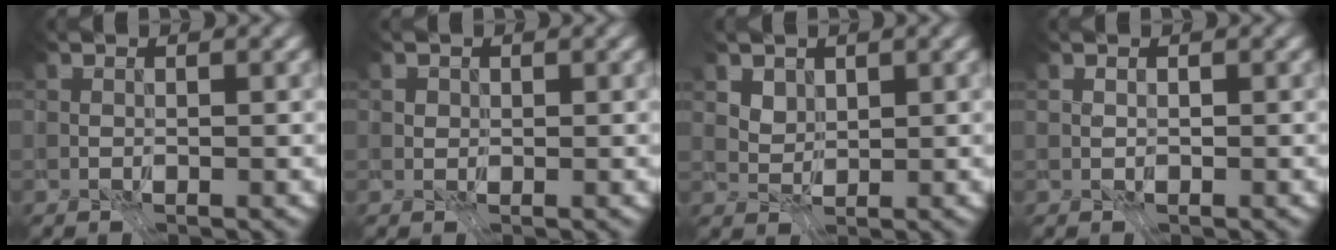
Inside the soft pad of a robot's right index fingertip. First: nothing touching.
{"total": 2.6, "force": [1.2, 2.0, 1.2], "torque": [-0.024, 0.013, 0.011]}
{"total": 1.1, "force": [1.0, 0.4, 0.1], "torque": [-0.017, -0.012, 0.044]}
{"total": 0.6, "force": [0.3, 0.4, 0.2], "torque": [-0.016, 0.009, 0.011]}